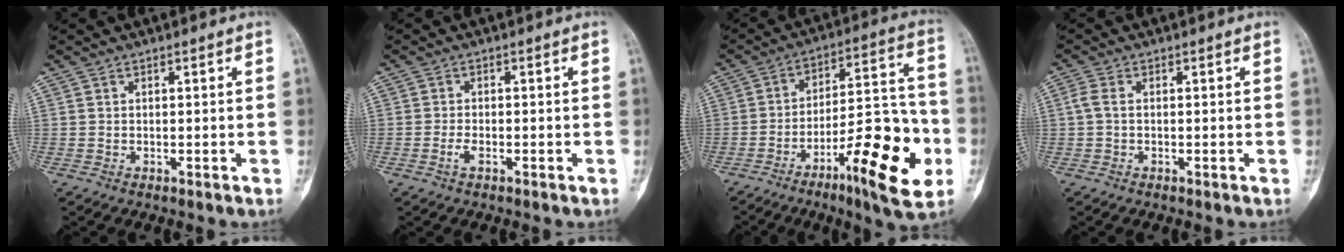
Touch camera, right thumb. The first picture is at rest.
{"total": 1.8, "force": [-1.0, 0.6, 1.4], "torque": [-0.036, 0.004, -0.020]}
{"total": 20.6, "force": [-8.2, 5.3, 18.1], "torque": [-0.265, 0.046, -0.121]}
{"total": 2.3, "force": [0.0, 1.3, 1.9], "torque": [-0.049, 0.006, -0.003]}